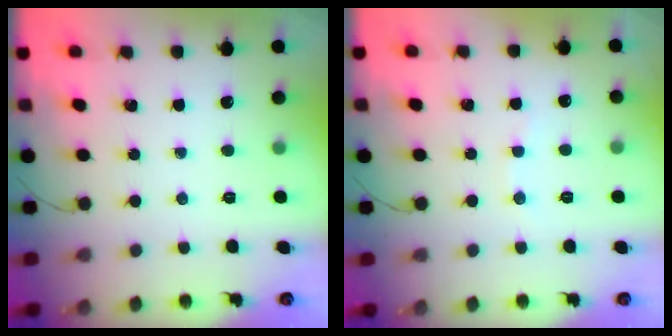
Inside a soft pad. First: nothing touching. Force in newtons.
{"total": 5.5, "press": 5.5, "slide": 0.9}